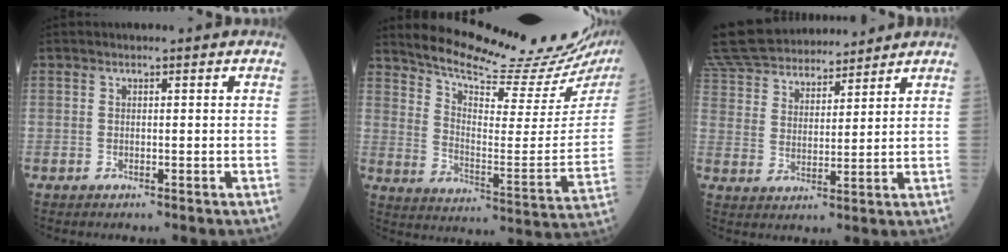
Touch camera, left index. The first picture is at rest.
{"total": 23.4, "force": [21.9, 1.2, 8.2], "torque": [-0.129, -0.093, 0.293]}
{"total": 18.6, "force": [16.9, 5.3, 5.7], "torque": [-0.134, 0.040, 0.290]}